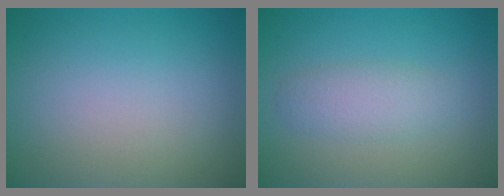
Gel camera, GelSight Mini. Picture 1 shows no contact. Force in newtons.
{"total": 2.4, "press": 2.4, "slide": 0.2}